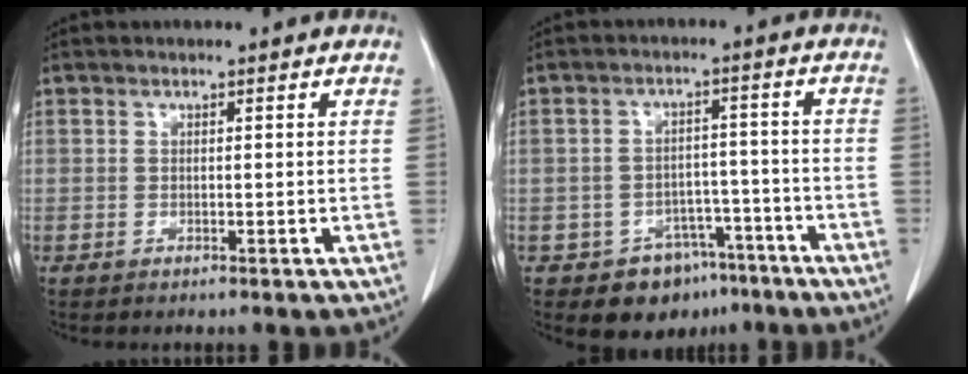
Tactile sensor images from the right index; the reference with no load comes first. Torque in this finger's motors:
{"motor_torque": [-0.02, -0.06, -0.06, -0.04]}